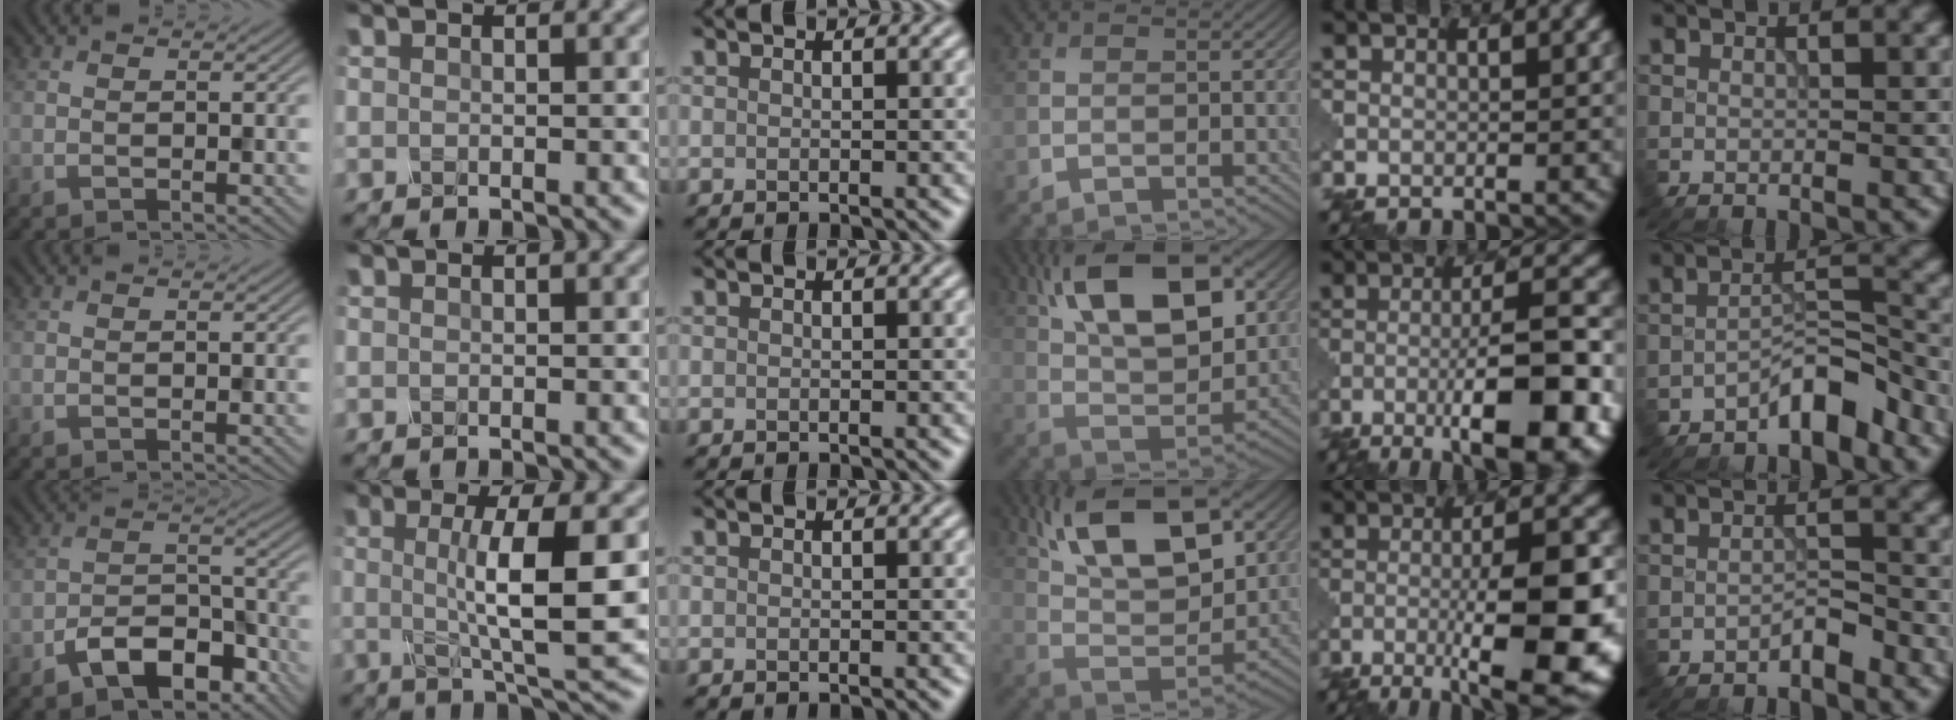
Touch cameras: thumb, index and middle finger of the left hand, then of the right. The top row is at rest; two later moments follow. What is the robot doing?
{"motion": "disassemble", "object": "glue stick"}